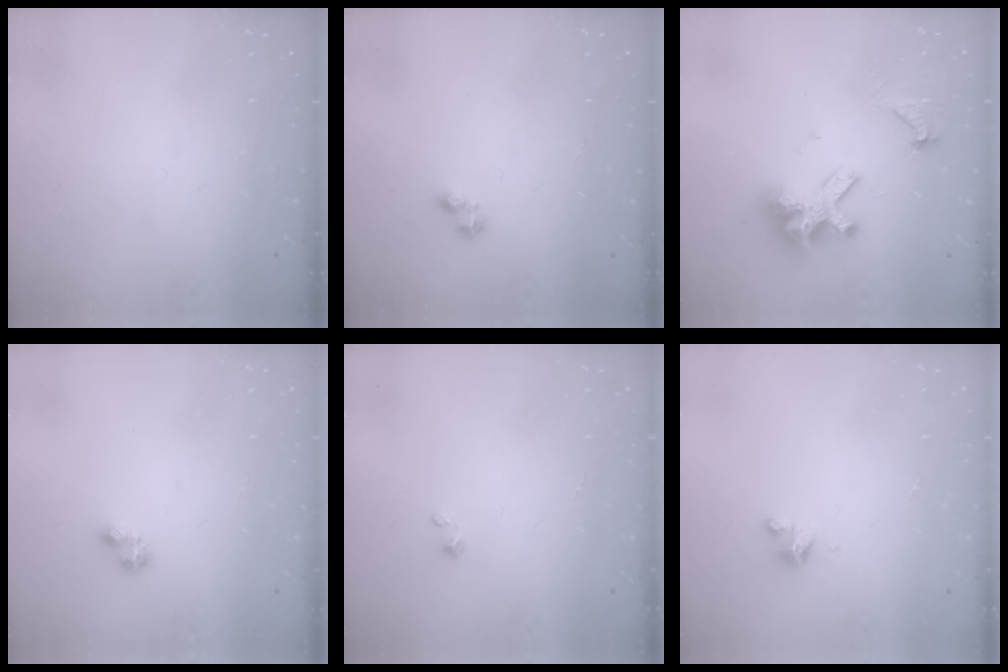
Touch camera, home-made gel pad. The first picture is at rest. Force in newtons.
{"total": 2.1, "press": 2.0, "slide": 0.4}
{"total": 11.3, "press": 11.2, "slide": 1.2}
{"total": 2.7, "press": 2.6, "slide": 0.3}
{"total": 0.6, "press": 0.6, "slide": 0.1}
{"total": 4.4, "press": 4.4, "slide": 0.3}